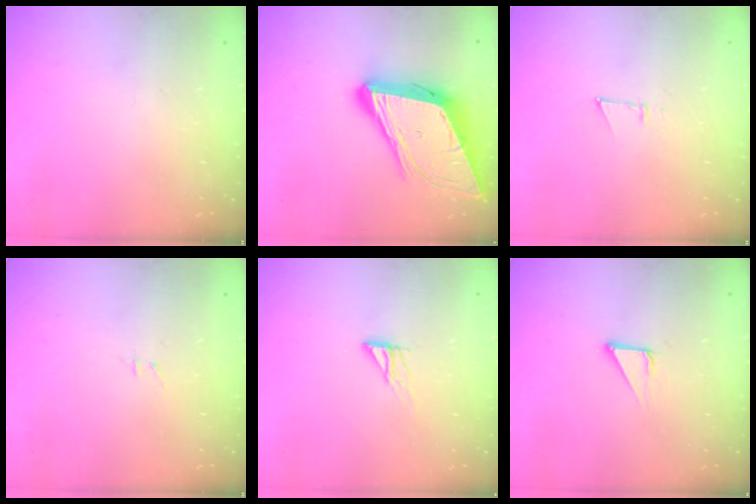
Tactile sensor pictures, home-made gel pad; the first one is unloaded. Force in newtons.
{"total": 17.7, "press": 17.2, "slide": 4.0}
{"total": 3.1, "press": 3.1, "slide": 0.7}
{"total": 4.5, "press": 3.7, "slide": 2.5}
{"total": 6.3, "press": 6.3, "slide": 0.6}
{"total": 3.3, "press": 3.3, "slide": 0.1}